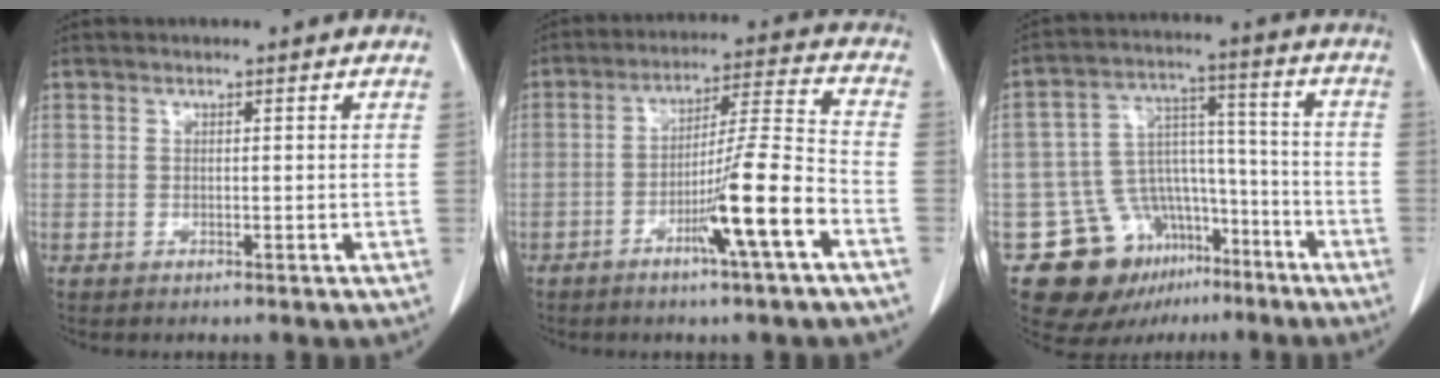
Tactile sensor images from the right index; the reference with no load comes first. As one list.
[{"total": 11.5, "force": [-5.1, -0.9, 10.3], "torque": [-0.177, 0.000, -0.087]}, {"total": 13.9, "force": [-8.9, 9.5, 4.7], "torque": [-0.071, 0.066, -0.131]}]